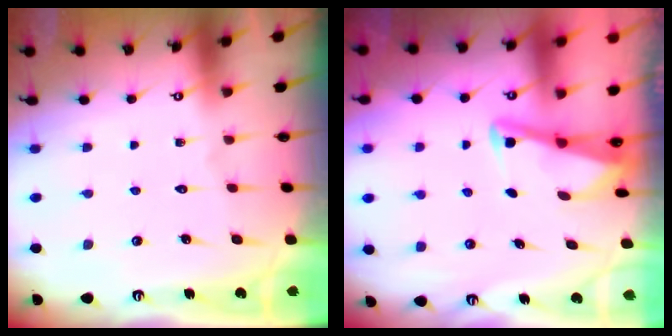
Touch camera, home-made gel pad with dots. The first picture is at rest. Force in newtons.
{"total": 2.8, "press": 2.8, "slide": 0.4}